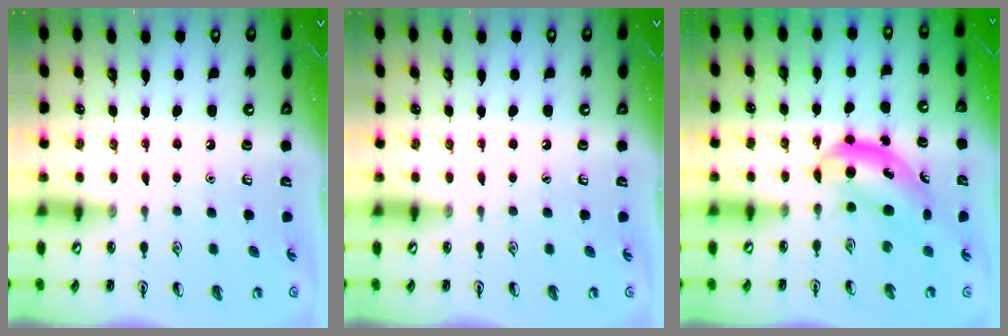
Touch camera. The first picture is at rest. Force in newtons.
{"total": 0.0}
{"total": 5.1, "press": 5.0, "slide": 0.7}